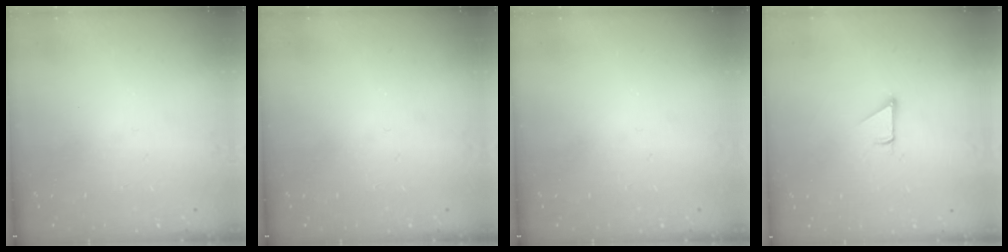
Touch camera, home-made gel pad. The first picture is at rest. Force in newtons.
{"total": 0.0}
{"total": 0.0}
{"total": 1.6, "press": 1.6, "slide": 0.2}